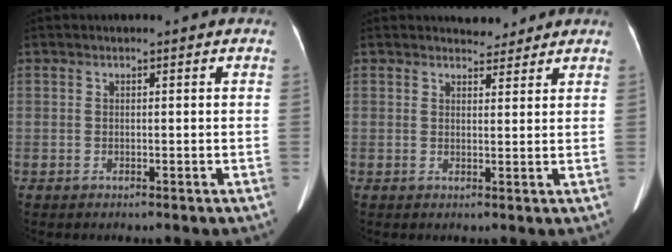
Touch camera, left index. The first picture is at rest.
{"total": 3.0, "force": [2.8, 1.0, 0.1], "torque": [-0.001, 0.000, 0.038]}